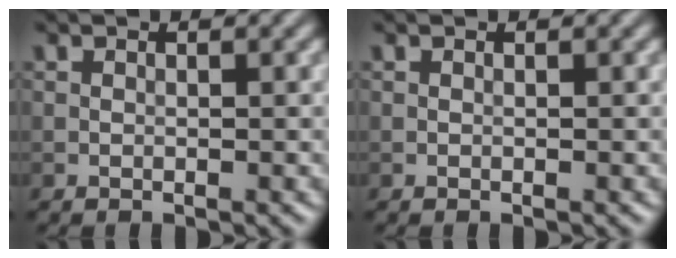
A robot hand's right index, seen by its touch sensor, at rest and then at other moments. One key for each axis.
{"total": 0.0}